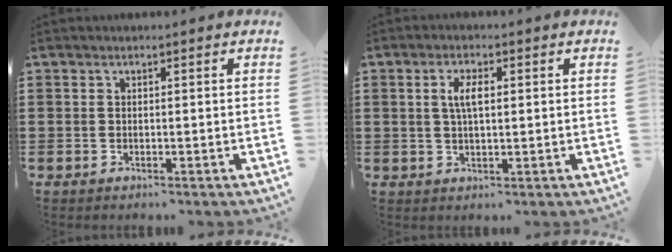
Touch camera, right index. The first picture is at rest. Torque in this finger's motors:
{"motor_torque": [0.56, -0.21, 0.30, 0.10]}